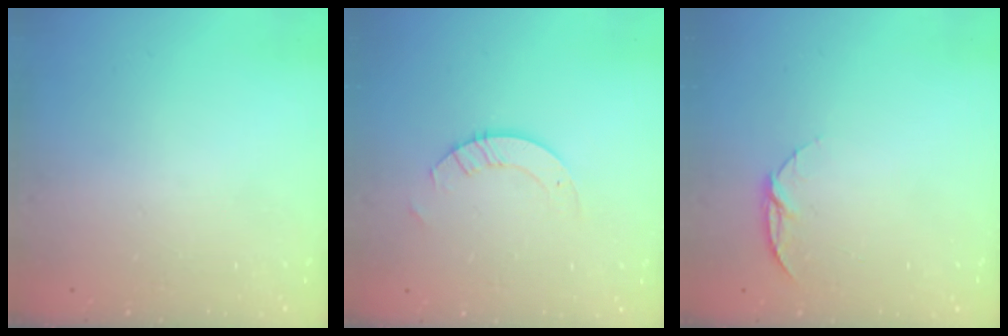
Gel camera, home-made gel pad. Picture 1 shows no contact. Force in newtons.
{"total": 3.5, "press": 3.5, "slide": 0.3}
{"total": 6.9, "press": 6.9, "slide": 0.8}